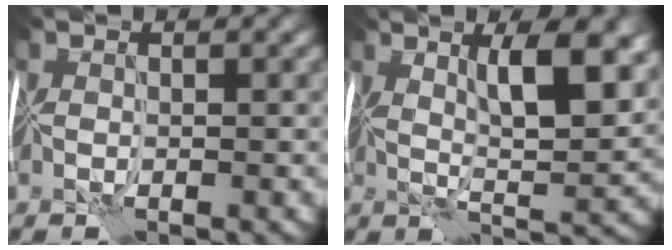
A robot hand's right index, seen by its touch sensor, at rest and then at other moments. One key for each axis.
{"total": 7.5, "fx": 2.7, "fy": 1.8, "fz": 6.7, "tx": -0.110, "ty": 0.005, "tz": 0.040}